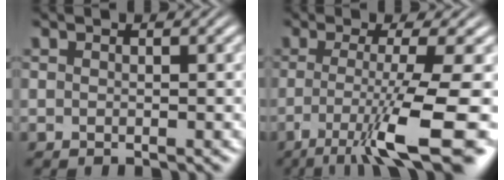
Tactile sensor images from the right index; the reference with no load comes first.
{"total": 8.6, "force": [-3.8, 1.9, 7.5], "torque": [-0.132, -0.038, -0.040]}